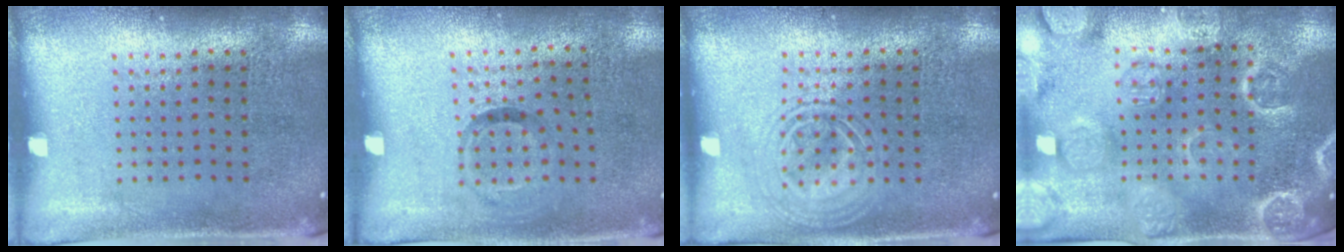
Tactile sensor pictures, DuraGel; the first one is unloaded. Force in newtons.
{"total": 1.0, "press": 0.6, "slide": 0.8}
{"total": 2.4, "press": 2.4, "slide": 0.3}
{"total": 3.8, "press": 3.6, "slide": 1.1}